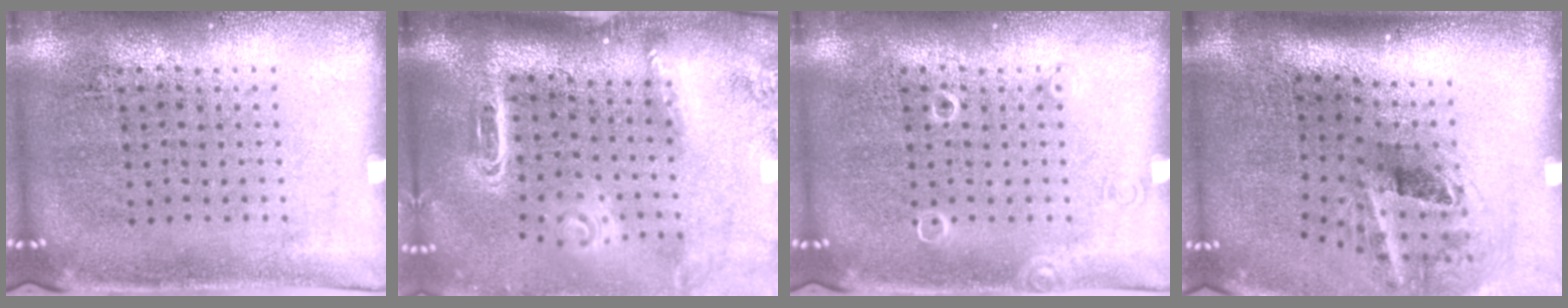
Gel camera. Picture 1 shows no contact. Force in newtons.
{"total": 2.9, "press": 2.1, "slide": 2.0}
{"total": 0.9, "press": 0.9, "slide": 0.1}
{"total": 2.2, "press": 1.3, "slide": 1.7}